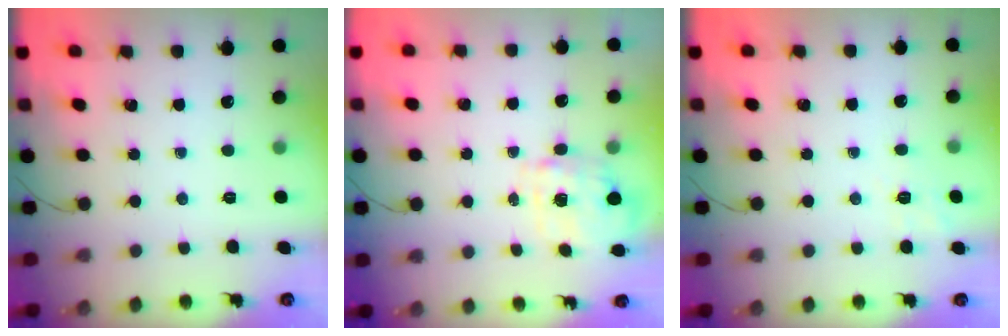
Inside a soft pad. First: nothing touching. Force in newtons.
{"total": 3.9, "press": 3.9, "slide": 0.8}
{"total": 2.1, "press": 0.6, "slide": 2.0}